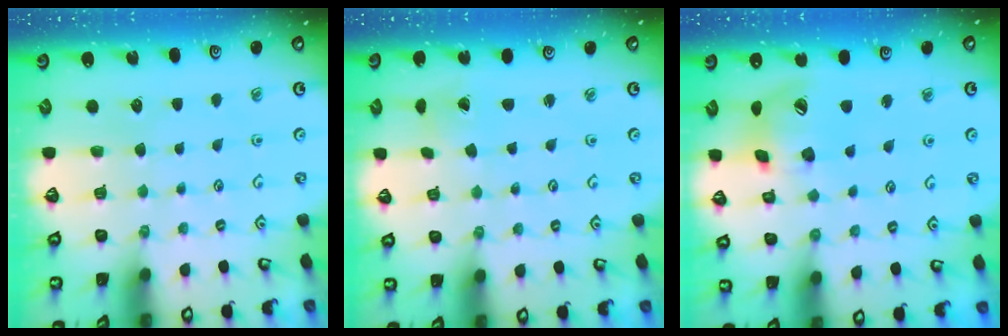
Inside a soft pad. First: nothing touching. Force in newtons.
{"total": 0.6, "press": 0.6, "slide": 0.0}
{"total": 15.3, "press": 15.1, "slide": 2.3}